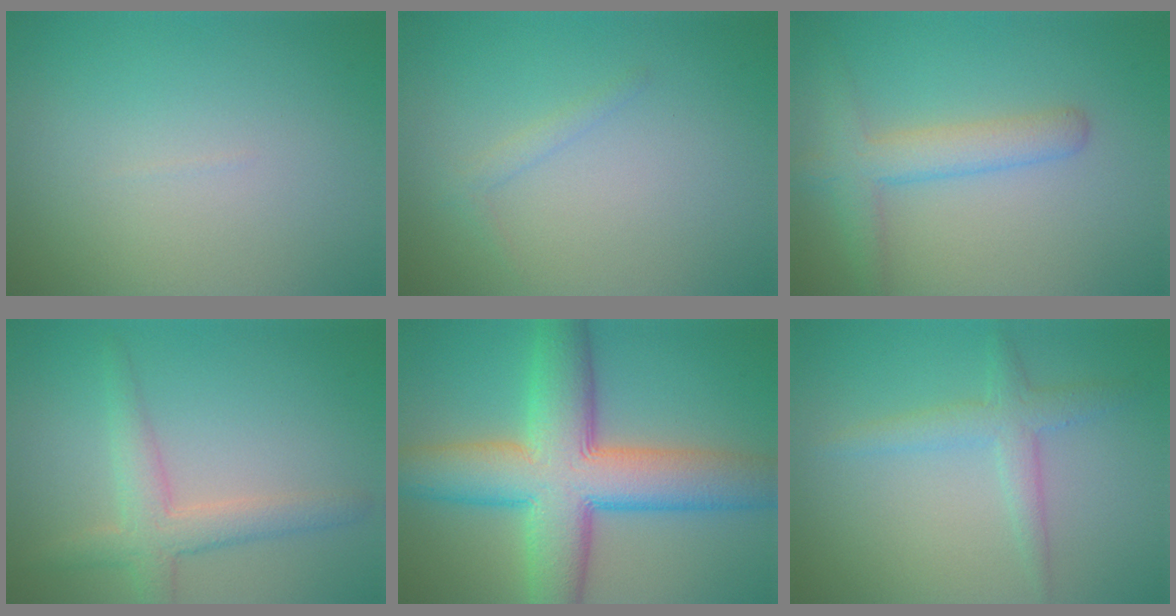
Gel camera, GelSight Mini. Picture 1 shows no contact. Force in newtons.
{"total": 0.8, "press": 0.8, "slide": 0.1}
{"total": 3.5, "press": 3.5, "slide": 0.2}
{"total": 3.5, "press": 3.5, "slide": 0.1}
{"total": 11.3, "press": 11.3, "slide": 0.4}
{"total": 2.5, "press": 2.5, "slide": 0.1}